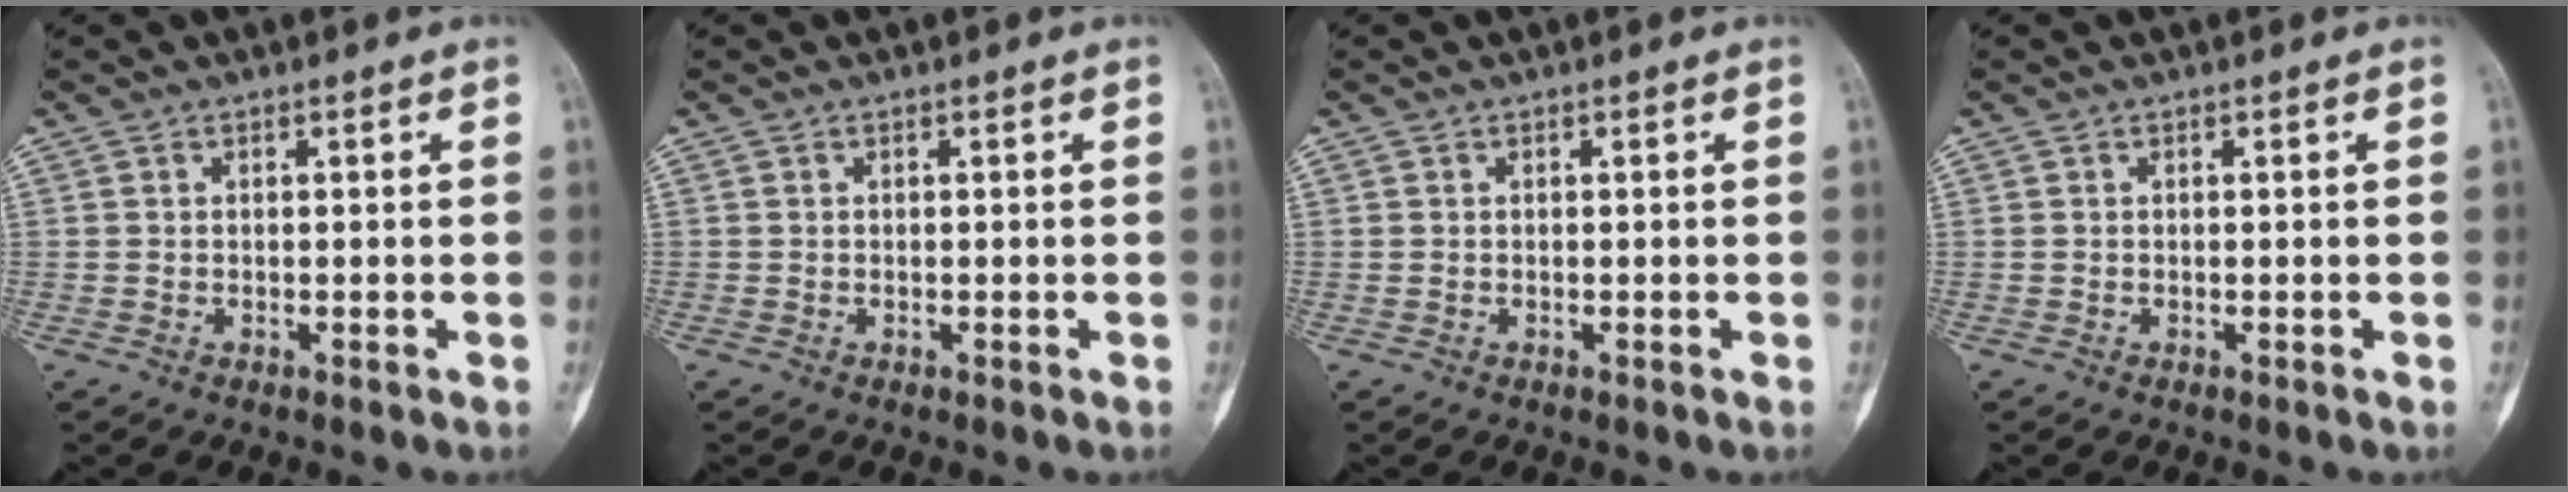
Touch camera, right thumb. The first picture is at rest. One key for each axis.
{"total": 0.0}
{"total": 0.0}
{"total": 0.0}